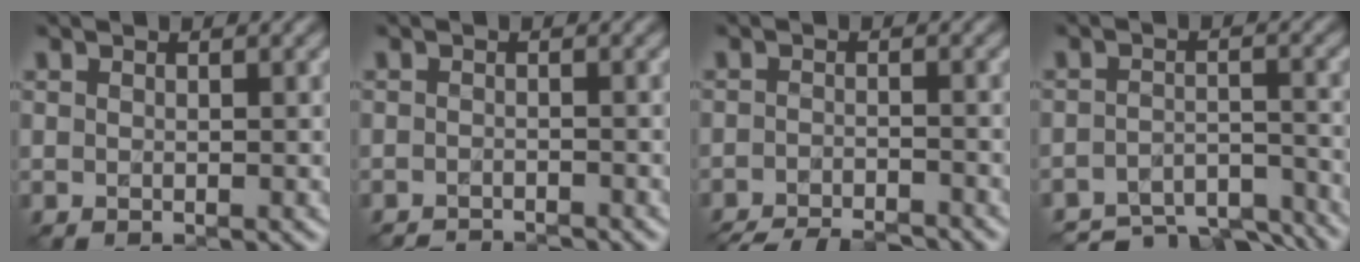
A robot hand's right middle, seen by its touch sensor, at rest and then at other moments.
{"total": 2.6, "force": [-2.5, 0.2, 0.4], "torque": [0.008, -0.010, -0.040]}
{"total": 6.8, "force": [-6.3, 1.1, 2.5], "torque": [-0.036, -0.016, -0.096]}
{"total": 8.6, "force": [-7.9, 2.2, 2.6], "torque": [-0.034, -0.014, -0.112]}